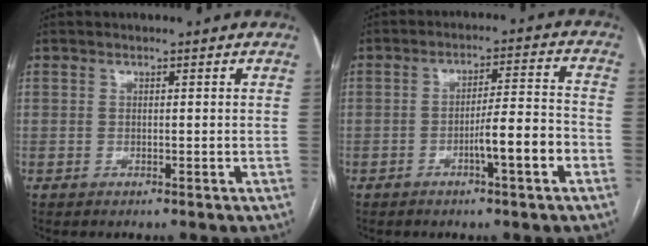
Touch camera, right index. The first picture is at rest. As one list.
[{"total": 7.3, "force": [-3.1, 0.3, 6.6], "torque": [-0.102, 0.010, -0.046]}]